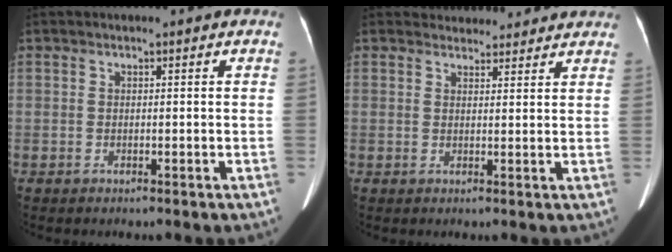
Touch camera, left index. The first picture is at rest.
{"total": 7.1, "force": [6.7, 2.2, 0.6], "torque": [0.008, 0.019, 0.069]}